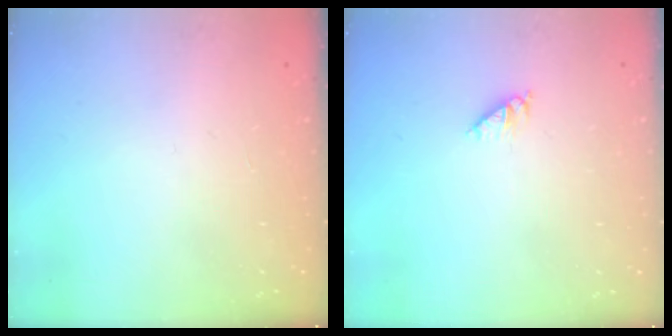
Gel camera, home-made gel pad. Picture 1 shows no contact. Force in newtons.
{"total": 2.8, "press": 2.8, "slide": 0.5}